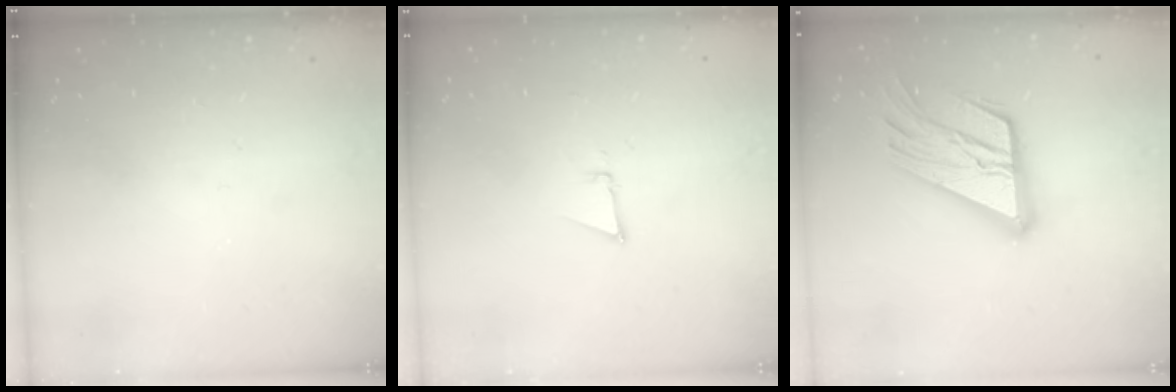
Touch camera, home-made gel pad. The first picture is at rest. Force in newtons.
{"total": 3.0, "press": 2.9, "slide": 0.8}
{"total": 20.1, "press": 20.0, "slide": 2.1}